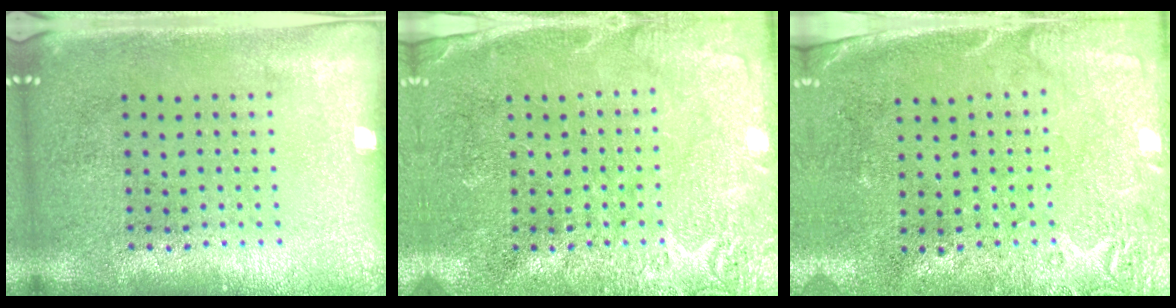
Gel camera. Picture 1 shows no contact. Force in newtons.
{"total": 2.7, "press": 2.7, "slide": 0.4}
{"total": 2.7, "press": 2.2, "slide": 1.5}